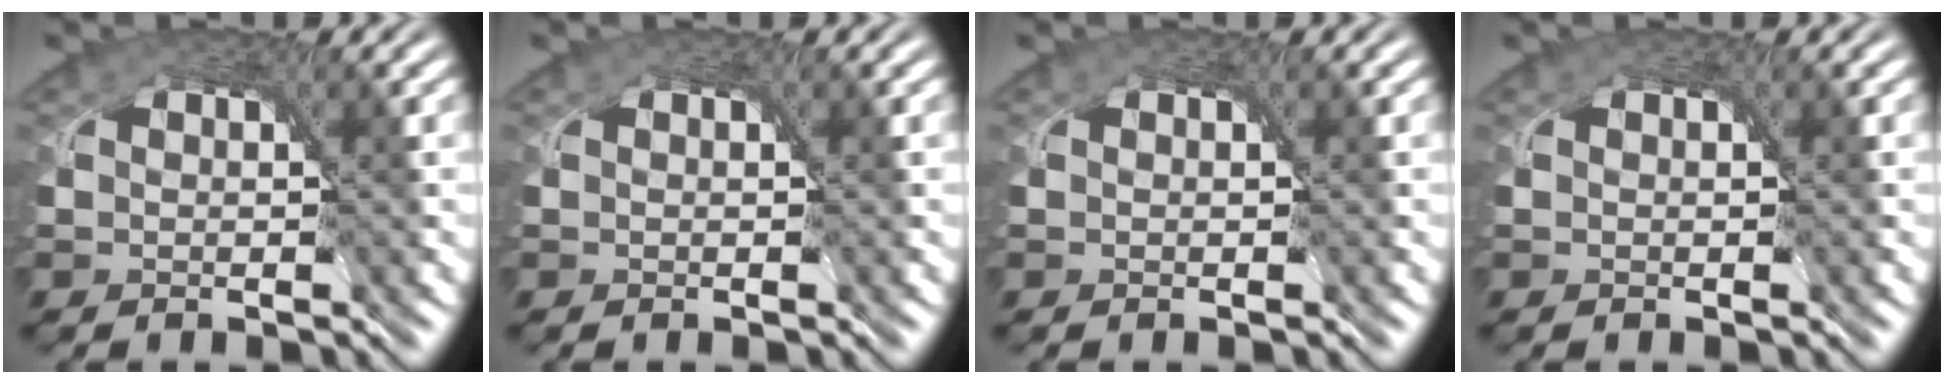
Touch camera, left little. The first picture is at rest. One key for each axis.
{"total": 0.0}
{"total": 0.0}
{"total": 0.0}